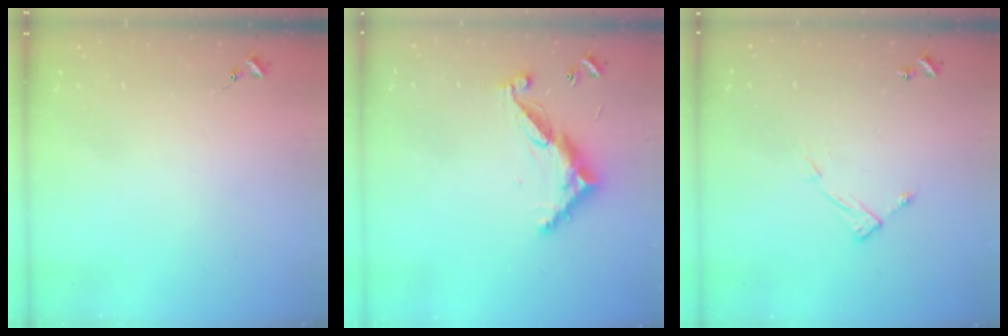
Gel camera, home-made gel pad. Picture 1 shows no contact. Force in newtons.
{"total": 11.5, "press": 11.5, "slide": 0.4}
{"total": 6.4, "press": 6.4, "slide": 0.3}